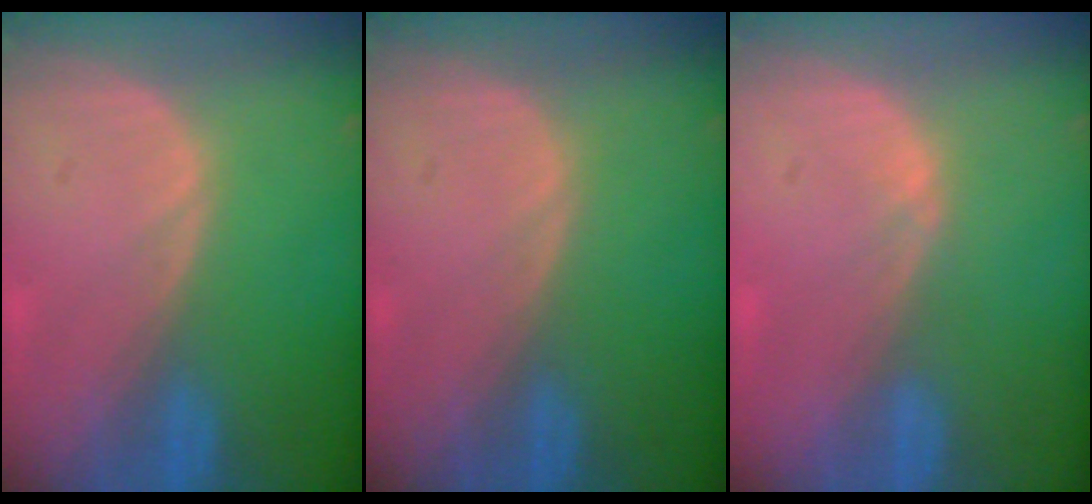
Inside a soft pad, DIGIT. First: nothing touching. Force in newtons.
{"total": 0.0}
{"total": 0.7, "press": 0.7, "slide": 0.3}